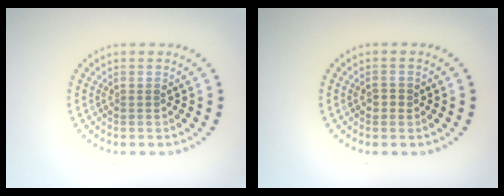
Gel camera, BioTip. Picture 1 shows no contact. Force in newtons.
{"total": 0.9, "press": 0.9, "slide": 0.1}